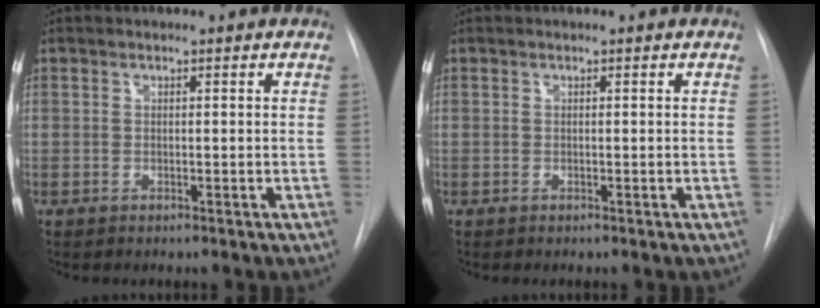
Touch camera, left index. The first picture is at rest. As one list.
[{"total": 0.0}]